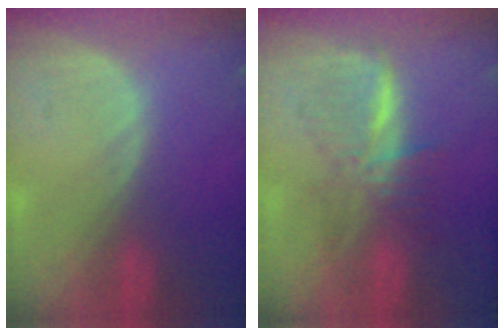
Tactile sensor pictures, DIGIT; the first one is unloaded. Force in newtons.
{"total": 5.9, "press": 5.8, "slide": 1.1}